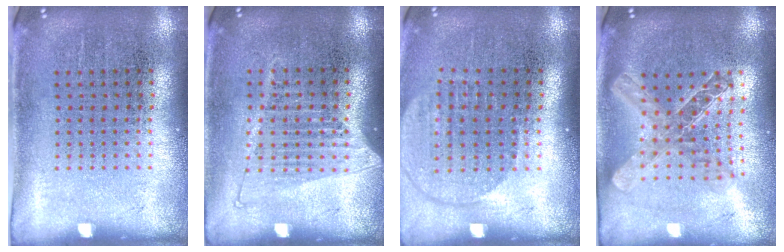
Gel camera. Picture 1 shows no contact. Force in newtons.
{"total": 1.3, "press": 1.1, "slide": 0.5}
{"total": 1.6, "press": 1.4, "slide": 0.9}
{"total": 2.0, "press": 1.7, "slide": 1.1}